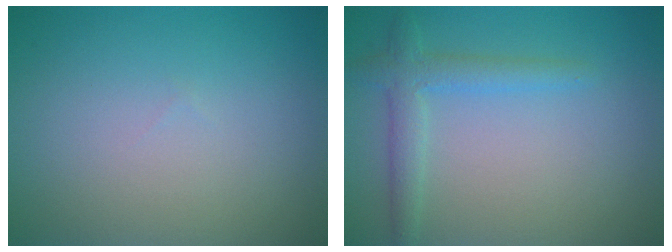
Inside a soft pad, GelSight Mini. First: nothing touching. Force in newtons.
{"total": 2.7, "press": 2.7, "slide": 0.1}